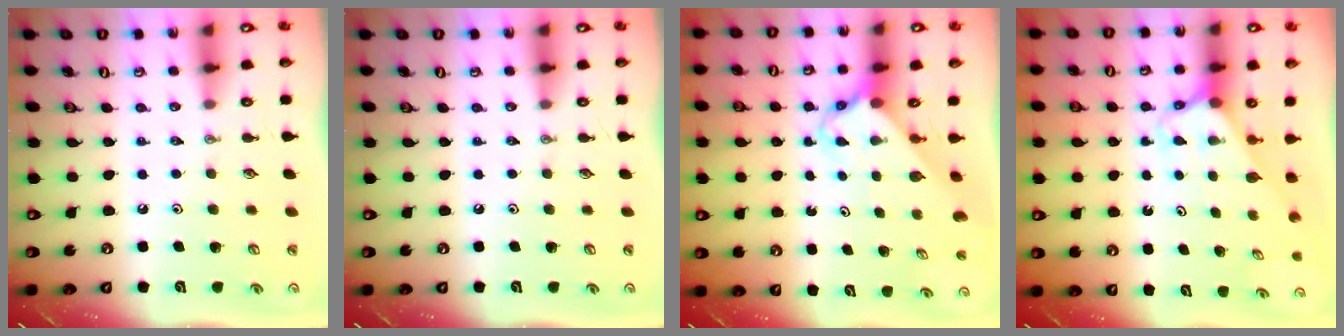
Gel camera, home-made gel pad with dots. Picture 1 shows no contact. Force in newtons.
{"total": 0.0}
{"total": 2.7, "press": 2.7, "slide": 0.2}
{"total": 2.6, "press": 2.6, "slide": 0.1}